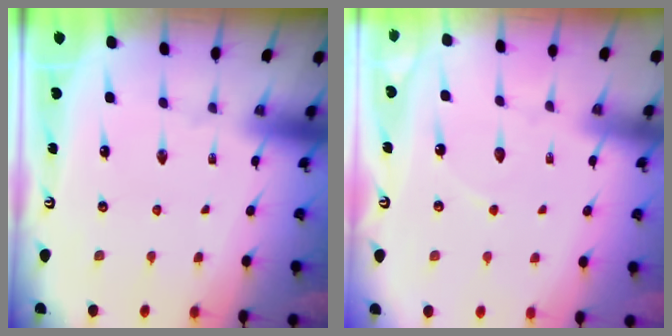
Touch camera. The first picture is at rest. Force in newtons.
{"total": 3.7, "press": 3.7, "slide": 0.4}